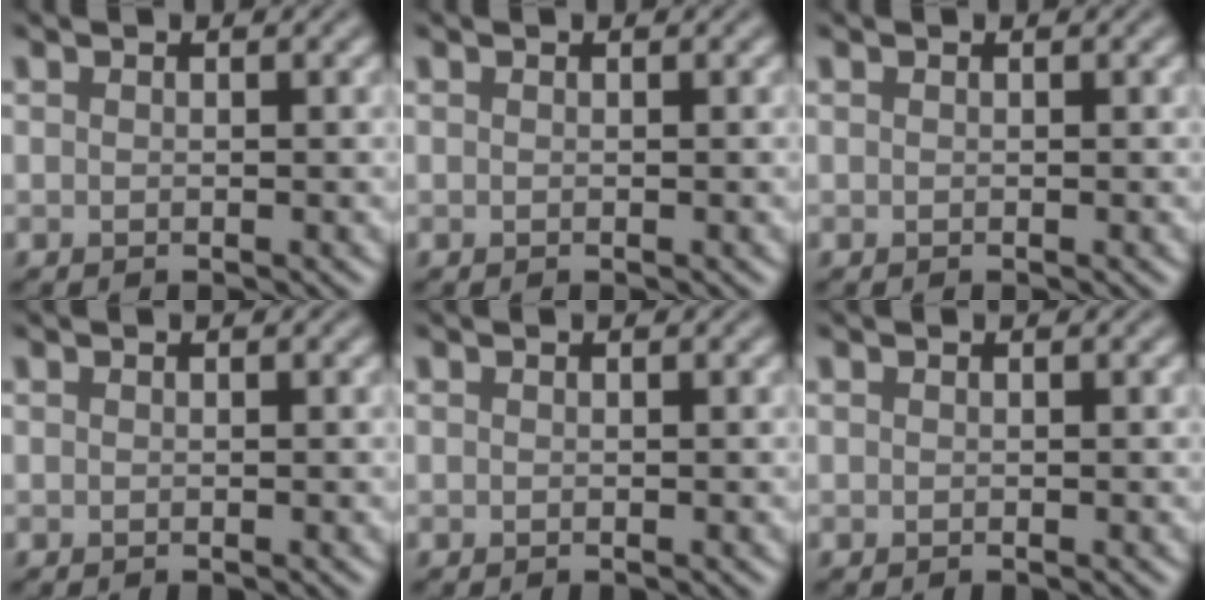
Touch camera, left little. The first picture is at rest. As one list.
[{"total": 0.0}, {"total": 0.0}, {"total": 0.0}, {"total": 0.0}, {"total": 0.0}]